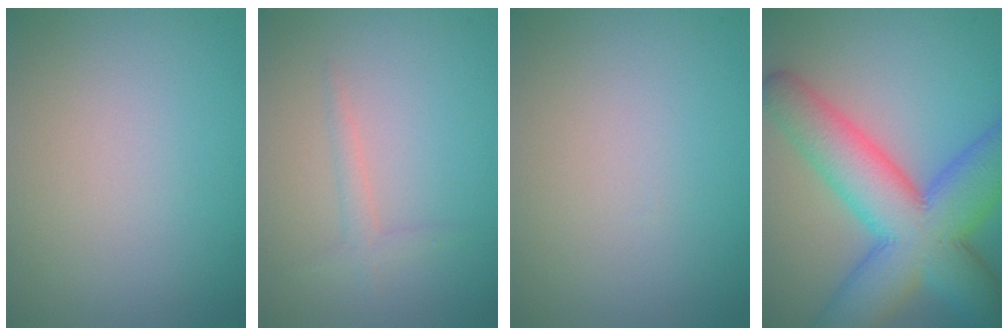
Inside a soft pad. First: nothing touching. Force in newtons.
{"total": 1.4, "press": 1.4, "slide": 0.1}
{"total": 0.0}
{"total": 12.1, "press": 12.1, "slide": 0.5}